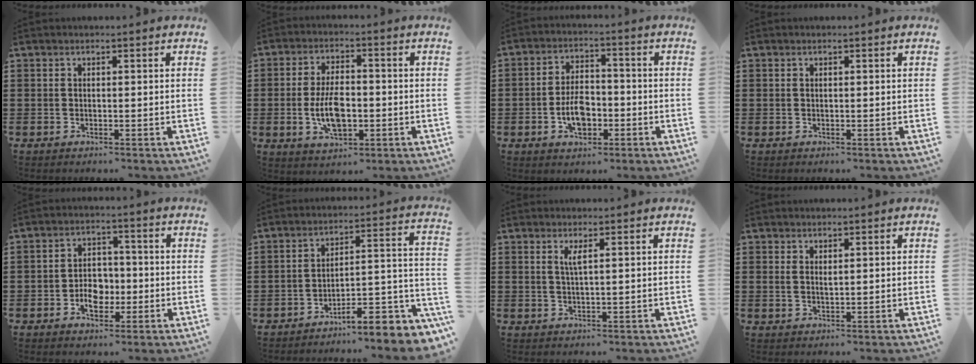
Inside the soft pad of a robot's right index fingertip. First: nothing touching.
{"total": 7.5, "force": [-1.3, 3.8, 6.3], "torque": [-0.129, -0.002, -0.030]}
{"total": 5.9, "force": [-2.1, 3.6, 4.1], "torque": [-0.078, 0.004, -0.041]}
{"total": 0.0}
{"total": 4.8, "force": [-1.5, 3.4, 3.0], "torque": [-0.042, 0.000, -0.031]}
{"total": 6.7, "force": [-5.4, 1.3, 3.8], "torque": [-0.047, -0.010, -0.104]}
{"total": 1.8, "force": [0.8, -0.1, 1.6], "torque": [-0.035, -0.002, 0.012]}
{"total": 1.1, "force": [0.7, 0.3, 0.7], "torque": [-0.016, 0.003, 0.012]}